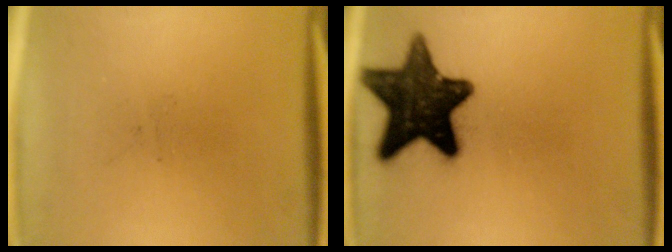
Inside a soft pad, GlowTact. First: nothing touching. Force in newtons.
{"total": 16.6}